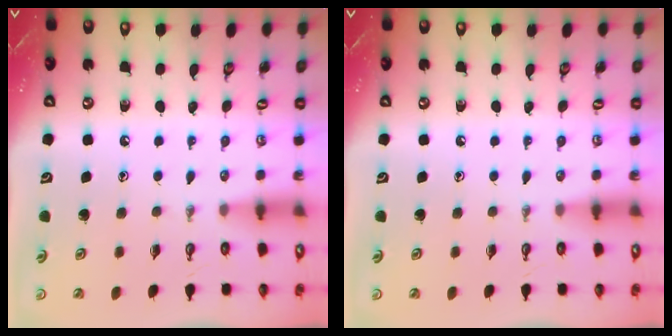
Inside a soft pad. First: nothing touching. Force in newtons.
{"total": 0.0}